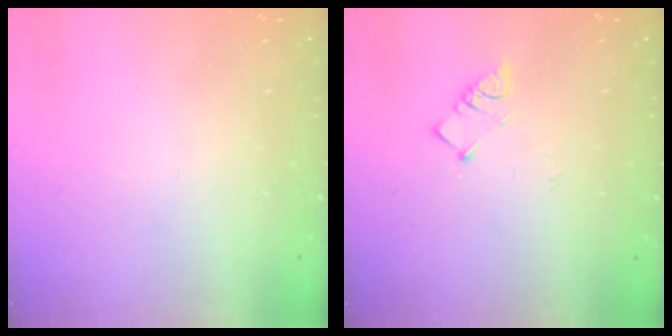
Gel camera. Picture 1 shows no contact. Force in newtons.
{"total": 3.4, "press": 3.3, "slide": 0.5}